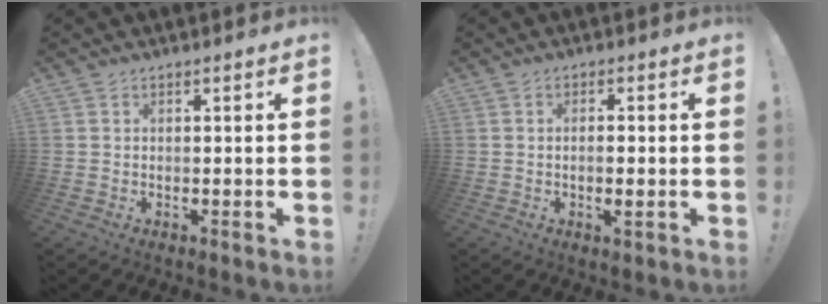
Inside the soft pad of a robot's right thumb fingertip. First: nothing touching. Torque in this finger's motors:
{"motor_torque": [0.22, -0.29, -0.03, 0.19, -0.04]}